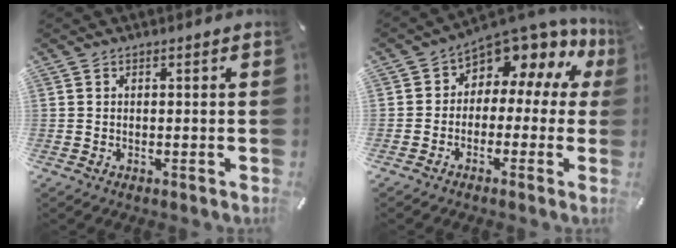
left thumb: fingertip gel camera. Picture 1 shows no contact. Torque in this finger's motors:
{"motor_torque": [0.70, 1.56, 0.46, 0.27, 0.05]}